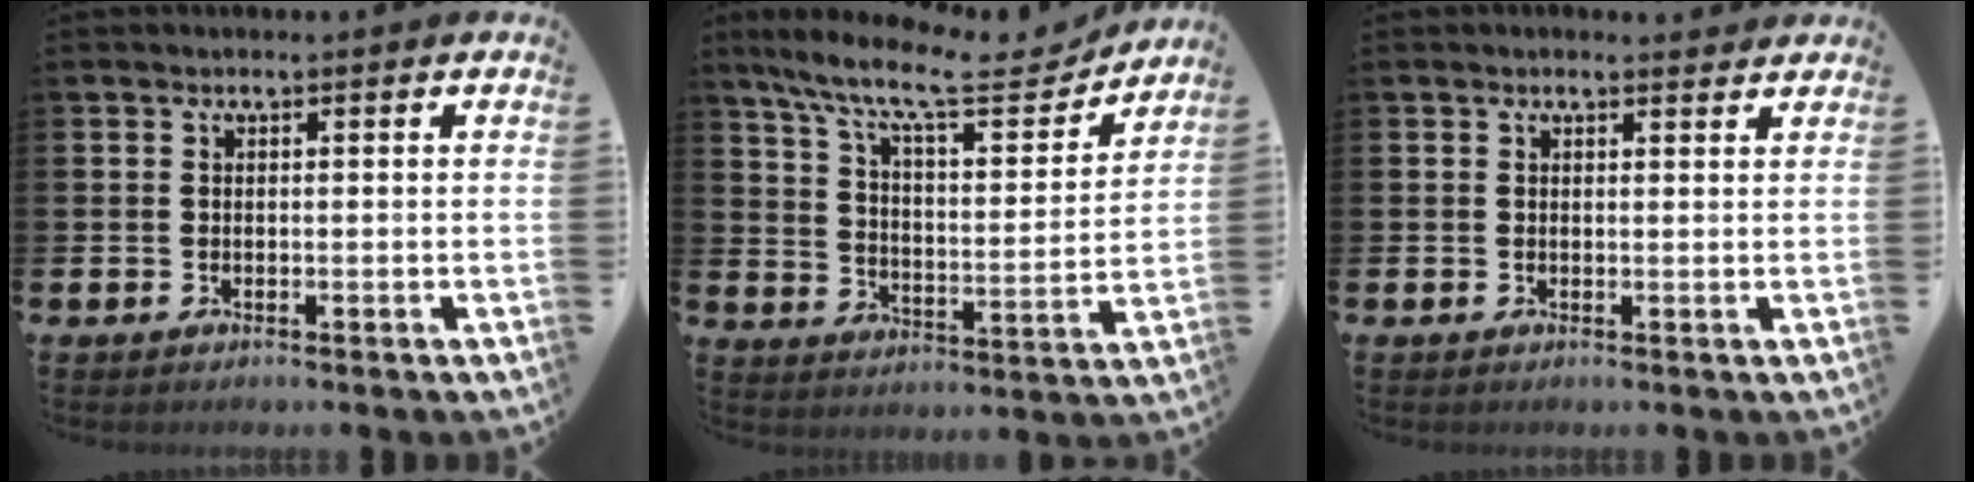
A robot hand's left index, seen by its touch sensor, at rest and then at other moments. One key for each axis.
{"total": 11.8, "fx": 10.1, "fy": 2.6, "fz": 5.6, "tx": -0.136, "ty": -0.060, "tz": 0.168}
{"total": 1.1, "fx": 1.1, "fy": 0.1, "fz": 0.2, "tx": 0.003, "ty": -0.003, "tz": 0.019}